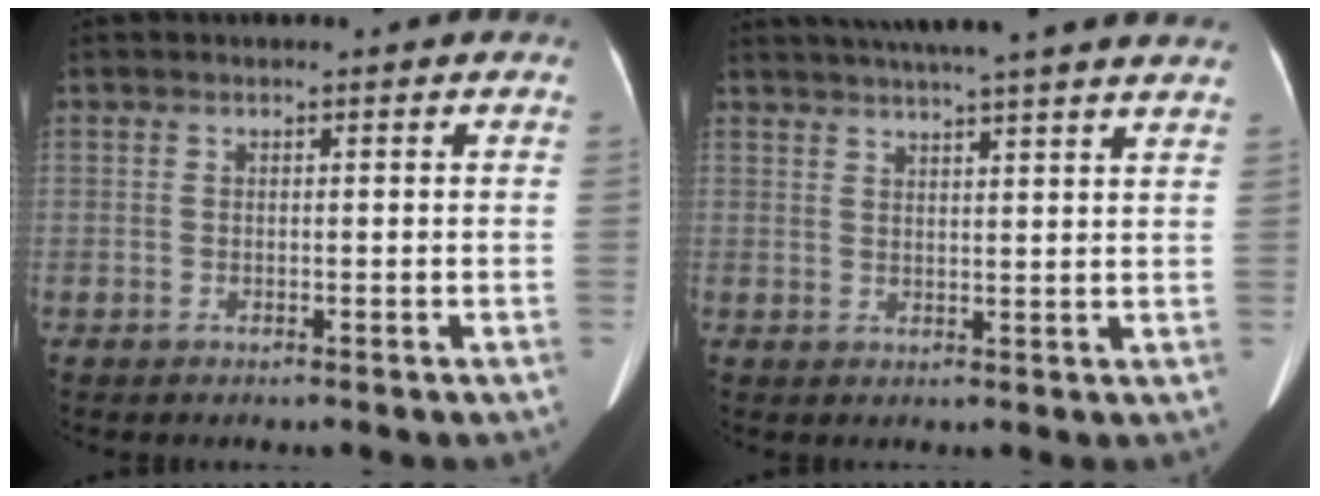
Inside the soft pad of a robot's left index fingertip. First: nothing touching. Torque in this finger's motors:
{"motor_torque": [0.91, -1.23, 0.23, 0.04]}